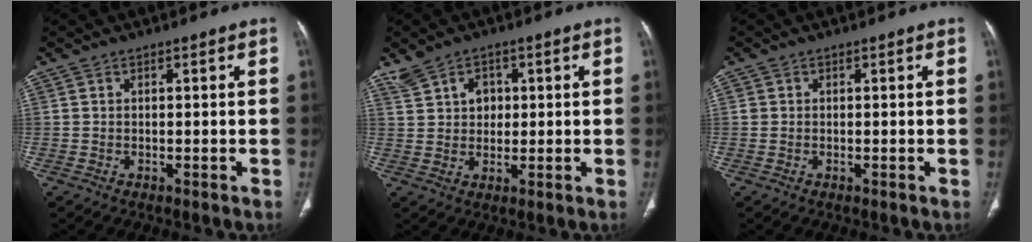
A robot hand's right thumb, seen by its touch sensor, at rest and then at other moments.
{"total": 5.2, "force": [2.1, 3.9, 2.7], "torque": [-0.031, -0.002, 0.041]}
{"total": 0.5, "force": [0.1, 0.5, 0.0], "torque": [0.004, 0.003, 0.001]}